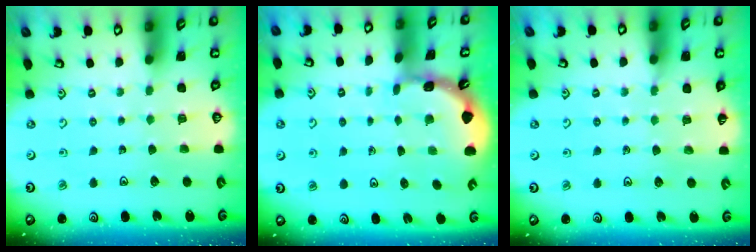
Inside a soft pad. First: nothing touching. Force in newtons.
{"total": 1.6, "press": 1.6, "slide": 0.1}
{"total": 4.2, "press": 4.1, "slide": 0.5}